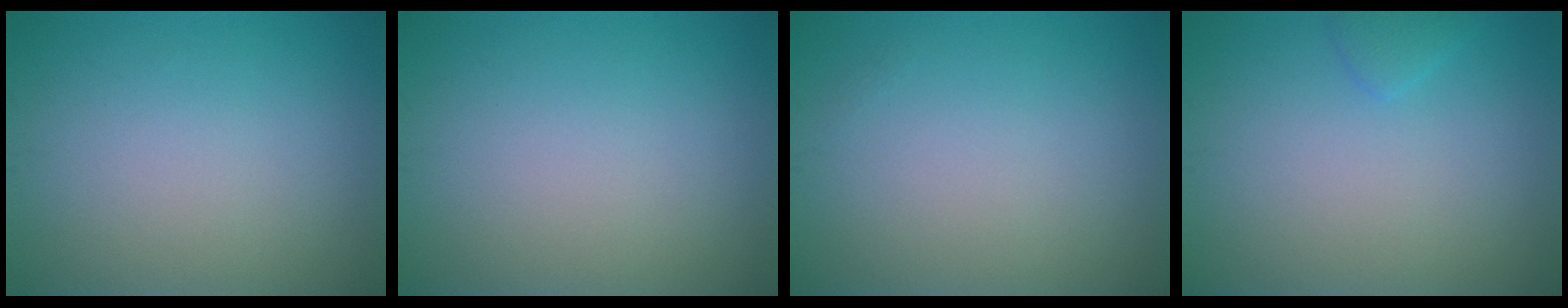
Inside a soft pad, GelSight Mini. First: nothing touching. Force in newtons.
{"total": 0.0}
{"total": 0.0}
{"total": 1.0, "press": 1.0, "slide": 0.1}